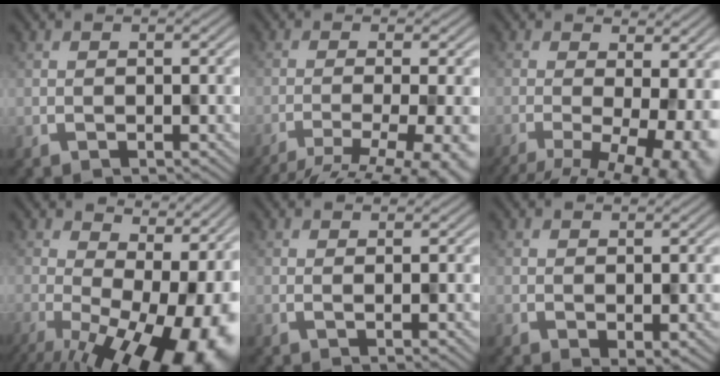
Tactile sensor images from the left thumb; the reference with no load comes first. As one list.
[{"total": 11.4, "force": [-8.5, 2.6, 7.1], "torque": [-0.105, -0.024, -0.102]}, {"total": 9.4, "force": [-5.0, 3.5, 7.1], "torque": [-0.089, -0.030, -0.031]}, {"total": 16.1, "force": [-4.4, 7.5, 13.5], "torque": [-0.182, -0.036, -0.026]}, {"total": 1.6, "force": [0.6, 0.1, 1.5], "torque": [-0.014, 0.008, 0.003]}, {"total": 2.5, "force": [-0.8, 0.9, 2.2], "torque": [-0.036, -0.005, 0.003]}]